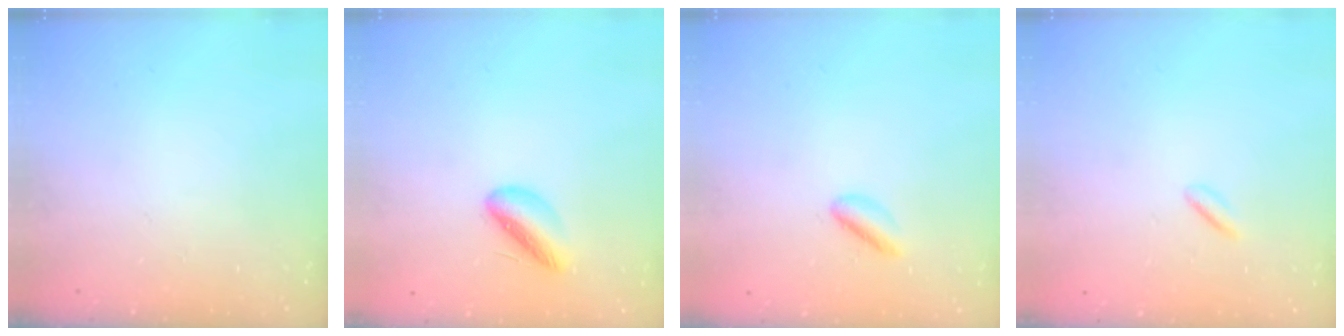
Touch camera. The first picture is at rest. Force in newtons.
{"total": 5.8, "press": 5.8, "slide": 0.6}
{"total": 3.0, "press": 2.8, "slide": 1.2}
{"total": 1.8, "press": 1.6, "slide": 0.8}